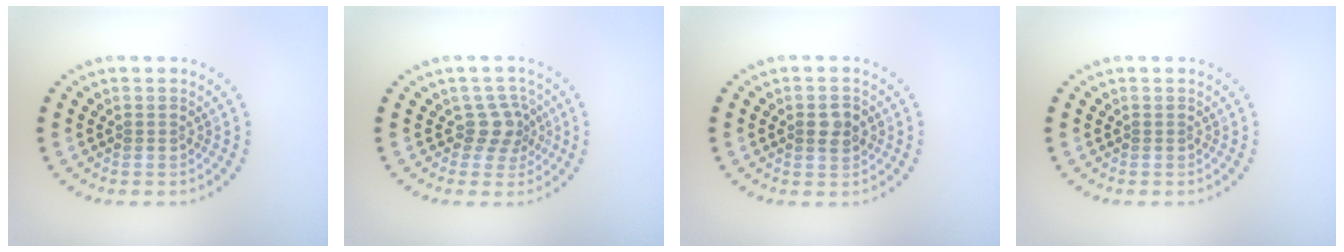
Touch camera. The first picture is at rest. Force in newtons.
{"total": 2.4, "press": 1.9, "slide": 1.6}
{"total": 1.9, "press": 1.8, "slide": 0.3}
{"total": 0.0}